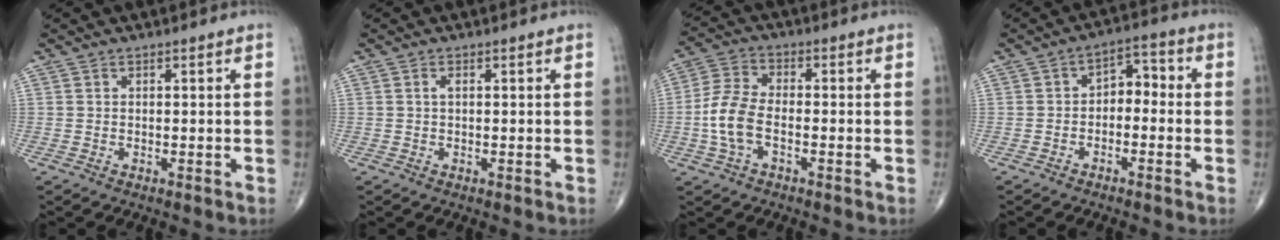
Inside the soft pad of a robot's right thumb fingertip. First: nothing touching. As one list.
[{"total": 0.7, "force": [0.1, 0.3, 0.6], "torque": [-0.013, 0.001, -0.001]}, {"total": 8.3, "force": [-2.1, 4.4, 6.7], "torque": [-0.148, 0.022, -0.046]}, {"total": 5.2, "force": [-1.1, 3.4, 3.8], "torque": [-0.034, 0.037, -0.032]}]